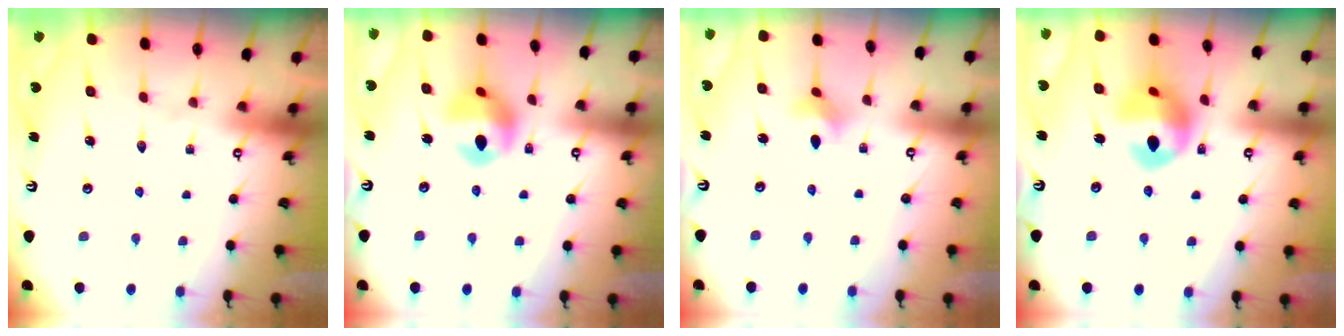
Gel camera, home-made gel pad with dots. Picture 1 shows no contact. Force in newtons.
{"total": 13.3, "press": 12.6, "slide": 4.1}
{"total": 2.3, "press": 2.3, "slide": 0.5}
{"total": 14.0, "press": 13.9, "slide": 1.7}